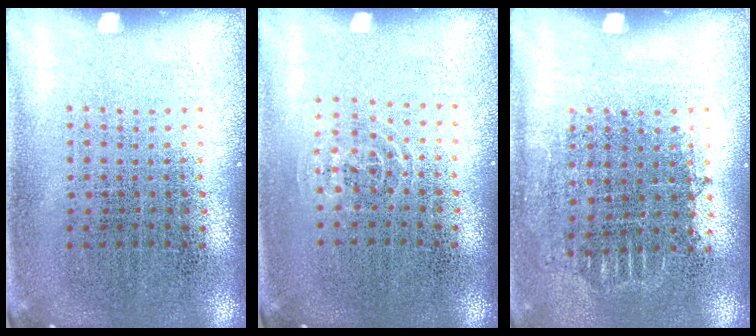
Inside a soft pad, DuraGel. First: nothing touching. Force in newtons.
{"total": 1.0, "press": 0.5, "slide": 0.8}
{"total": 0.9, "press": 0.8, "slide": 0.4}